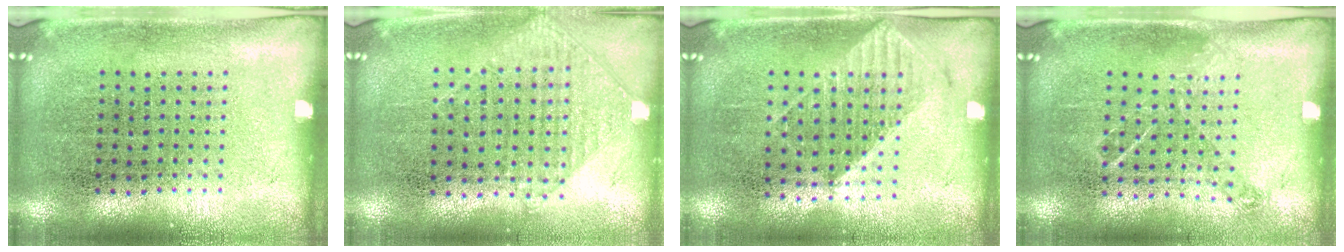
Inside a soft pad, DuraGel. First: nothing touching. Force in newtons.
{"total": 0.9, "press": 0.9, "slide": 0.3}
{"total": 1.2, "press": 1.1, "slide": 0.3}
{"total": 0.9, "press": 0.8, "slide": 0.3}